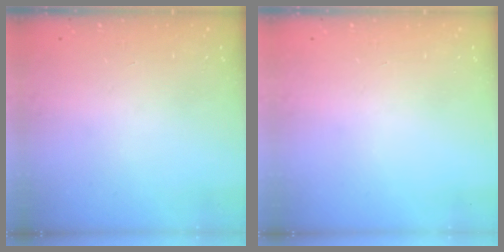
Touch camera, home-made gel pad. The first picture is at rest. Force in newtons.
{"total": 0.0}